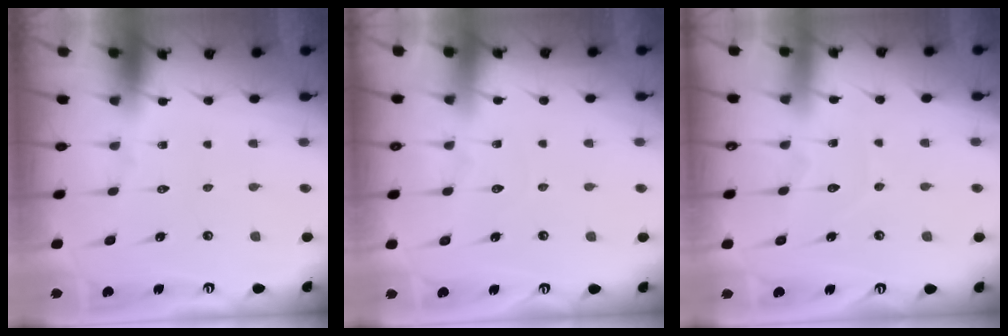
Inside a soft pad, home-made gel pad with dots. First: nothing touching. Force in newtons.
{"total": 2.7, "press": 2.7, "slide": 0.3}
{"total": 4.5, "press": 4.4, "slide": 0.6}